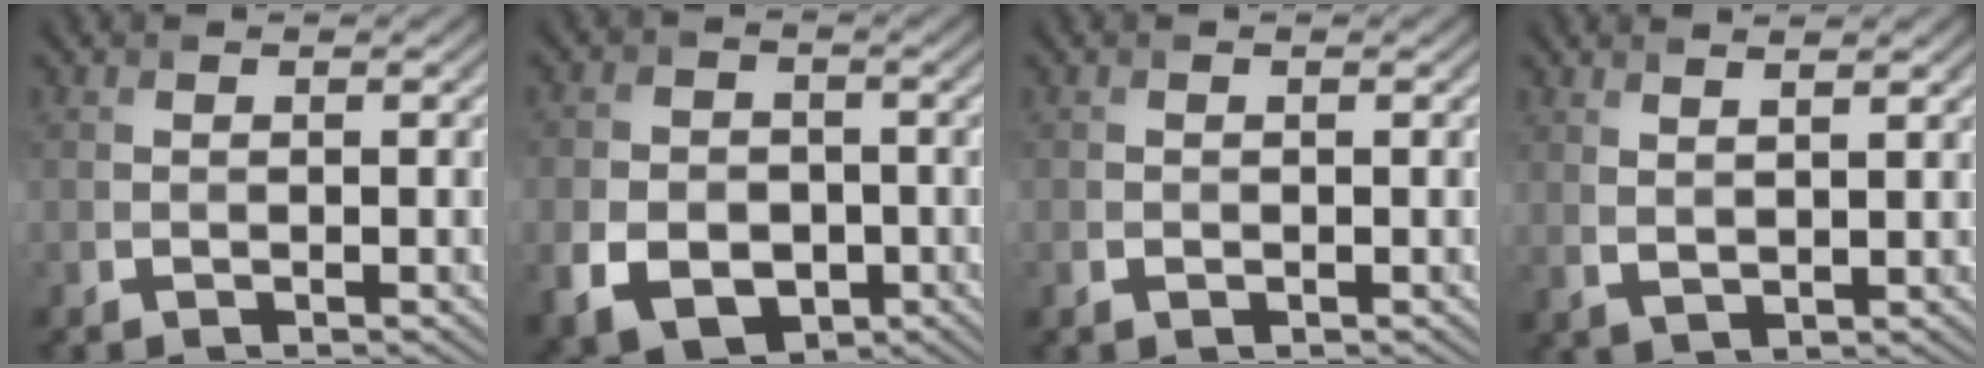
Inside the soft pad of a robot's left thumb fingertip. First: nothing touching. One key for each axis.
{"total": 8.8, "fx": -3.1, "fy": 6.9, "fz": 4.7, "tx": -0.100, "ty": -0.032, "tz": -0.065}
{"total": 0.7, "fx": -0.3, "fy": 0.5, "fz": 0.3, "tx": -0.007, "ty": -0.003, "tz": -0.005}
{"total": 3.2, "fx": 2.3, "fy": 0.7, "fz": 2.1, "tx": -0.034, "ty": 0.001, "tz": 0.040}